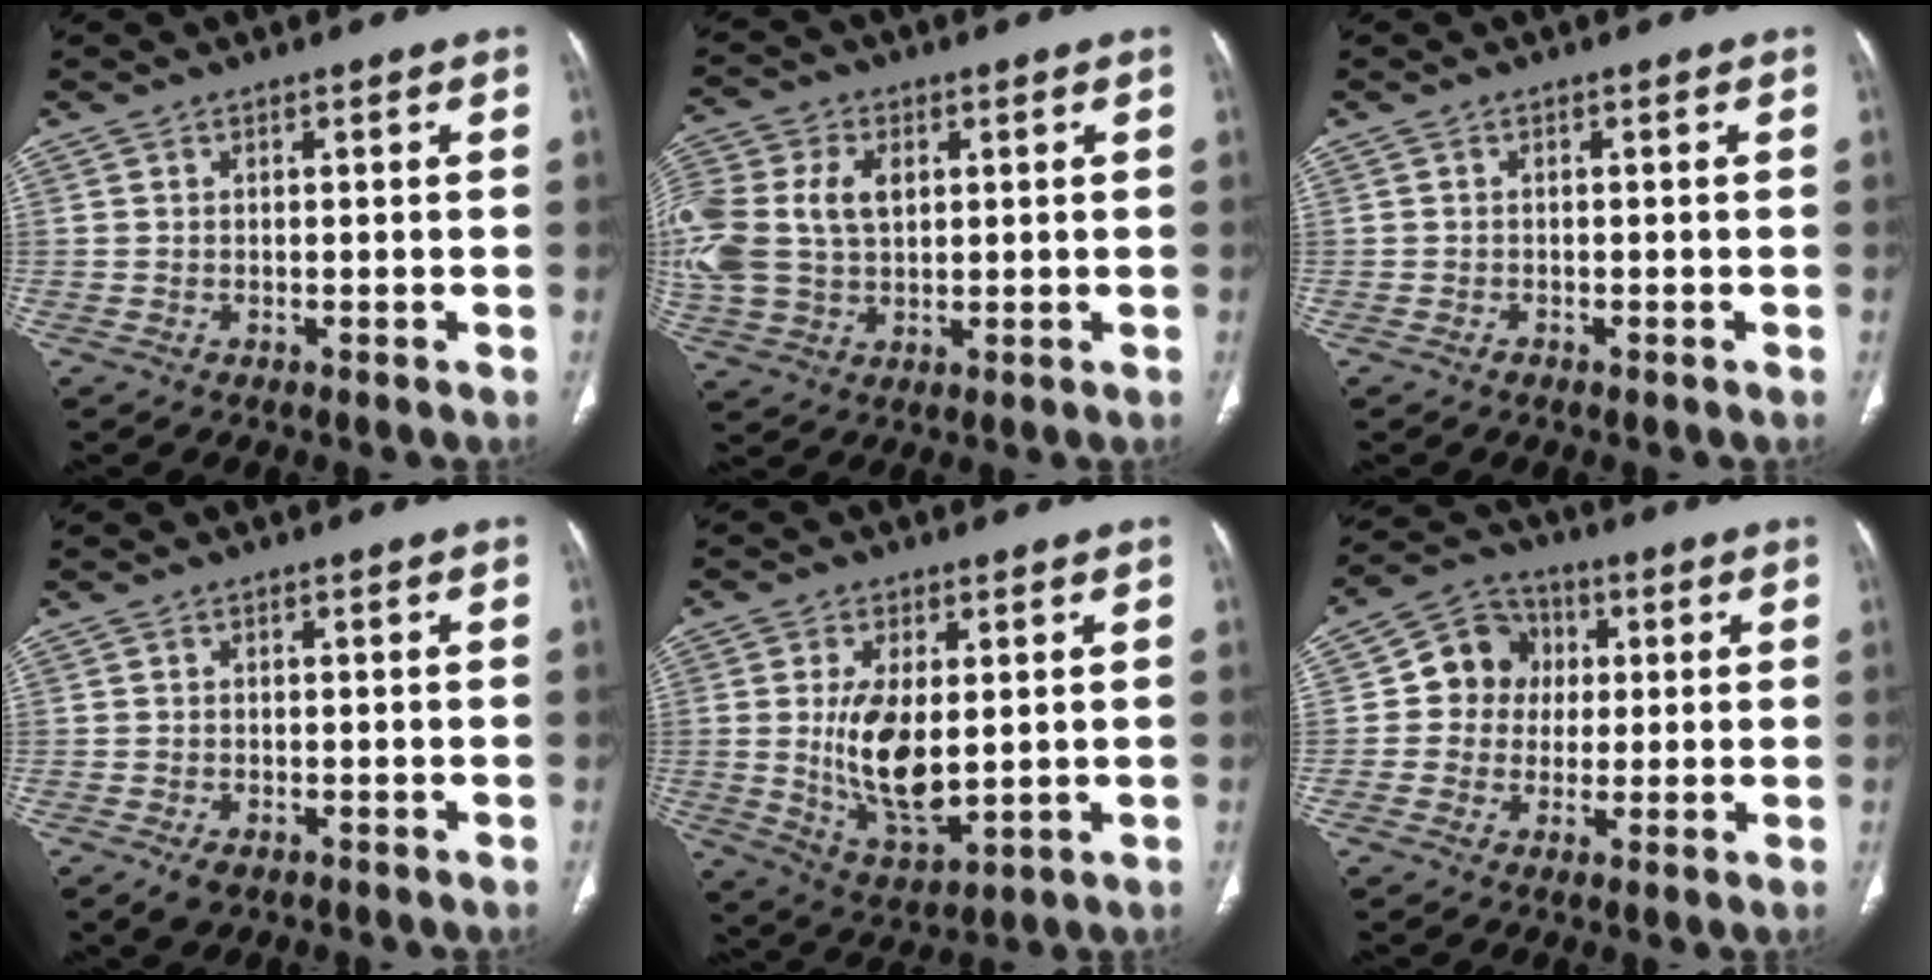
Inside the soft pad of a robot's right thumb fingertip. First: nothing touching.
{"total": 20.0, "force": [3.5, 14.4, 13.4], "torque": [-0.345, 0.024, 0.078]}
{"total": 0.5, "force": [-0.4, 0.3, 0.1], "torque": [-0.003, 0.000, -0.009]}
{"total": 2.8, "force": [-1.6, 1.6, 1.7], "torque": [-0.030, 0.000, -0.020]}
{"total": 12.0, "force": [0.5, 5.8, 10.5], "torque": [-0.183, -0.027, 0.023]}
{"total": 9.2, "force": [1.0, 8.4, 3.5], "torque": [-0.020, 0.014, 0.004]}